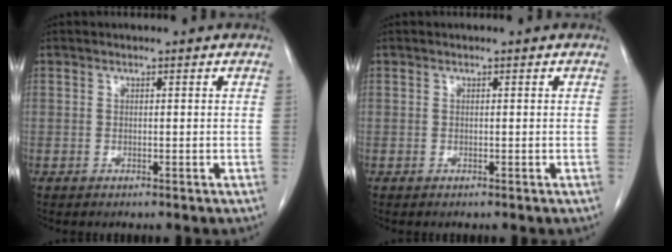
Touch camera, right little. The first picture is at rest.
{"total": 0.0}